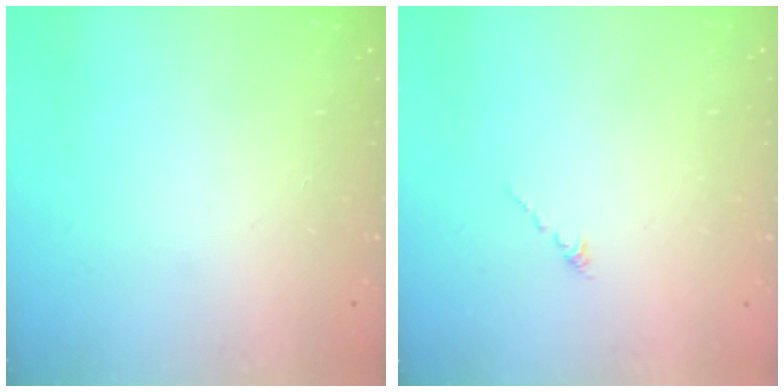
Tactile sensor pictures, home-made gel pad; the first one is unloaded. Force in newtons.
{"total": 0.0}